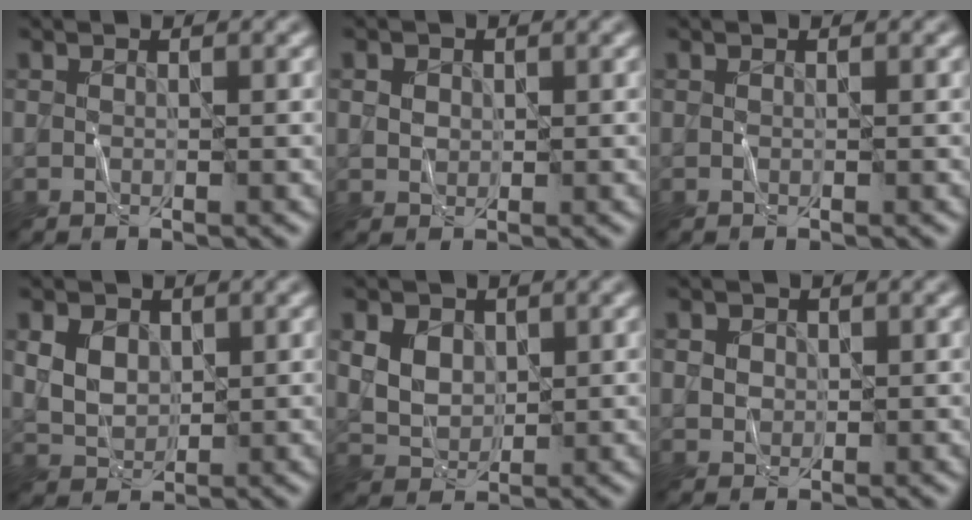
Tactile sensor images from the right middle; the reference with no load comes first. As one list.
[{"total": 2.0, "force": [0.8, 1.6, 0.9], "torque": [-0.021, 0.002, 0.017]}, {"total": 0.0}, {"total": 3.7, "force": [1.3, 2.8, 2.1], "torque": [-0.052, 0.005, 0.025]}, {"total": 5.6, "force": [2.1, 4.3, 3.0], "torque": [-0.064, 0.021, 0.032]}, {"total": 2.6, "force": [1.0, 2.1, 1.1], "torque": [-0.023, 0.004, 0.015]}]